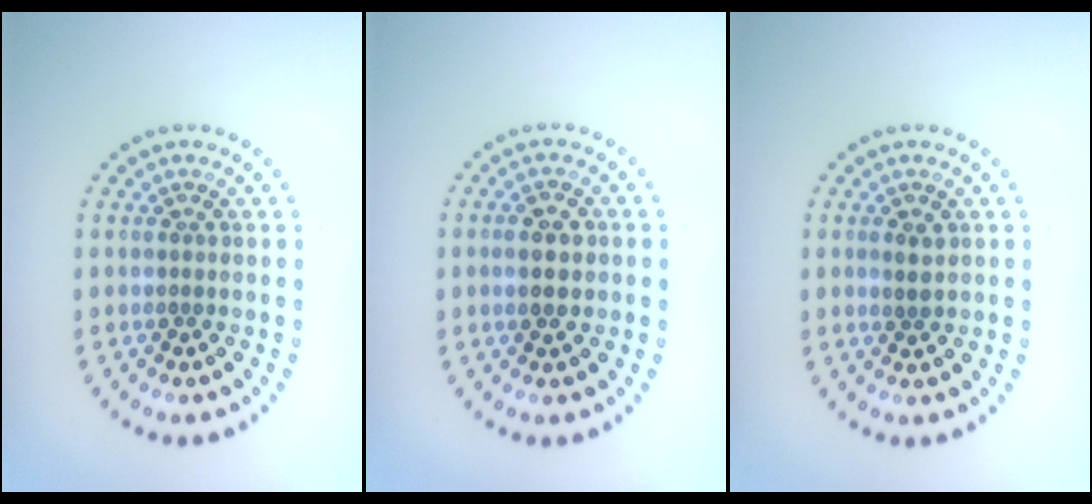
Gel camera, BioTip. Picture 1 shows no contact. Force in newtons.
{"total": 3.1, "press": 3.1, "slide": 0.2}
{"total": 1.2, "press": 1.2, "slide": 0.4}